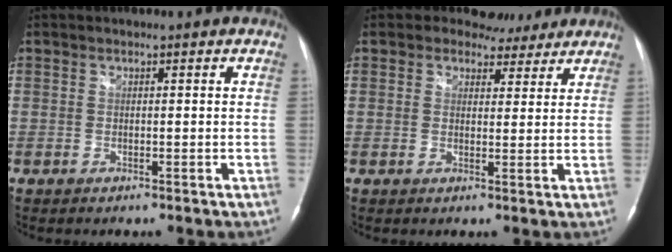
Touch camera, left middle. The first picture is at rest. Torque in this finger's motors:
{"motor_torque": [0.14, -0.11, 0.02, 0.02]}